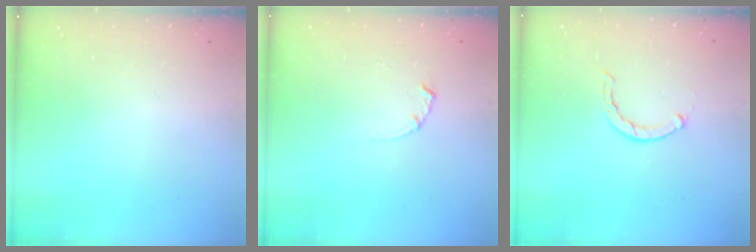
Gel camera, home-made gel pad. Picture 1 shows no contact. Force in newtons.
{"total": 1.7, "press": 1.6, "slide": 0.3}
{"total": 0.7, "press": 0.6, "slide": 0.2}